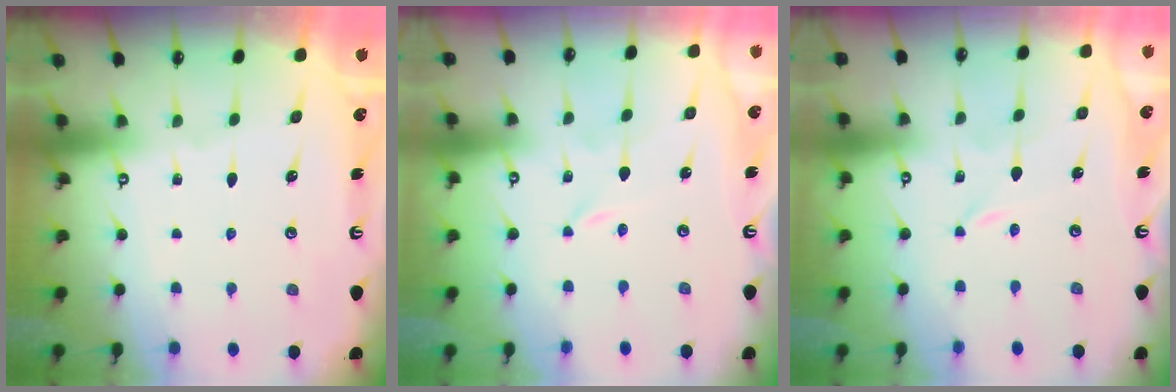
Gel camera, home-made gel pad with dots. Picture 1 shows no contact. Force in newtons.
{"total": 0.0}
{"total": 0.0}